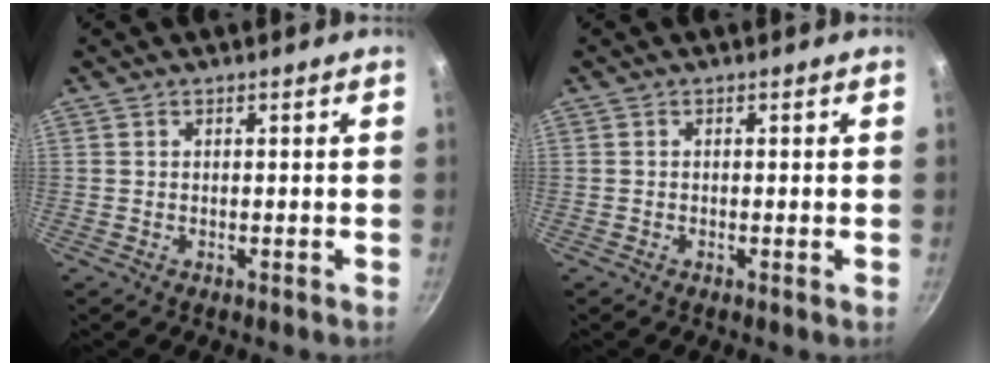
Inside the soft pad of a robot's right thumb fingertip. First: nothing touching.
{"total": 0.0}